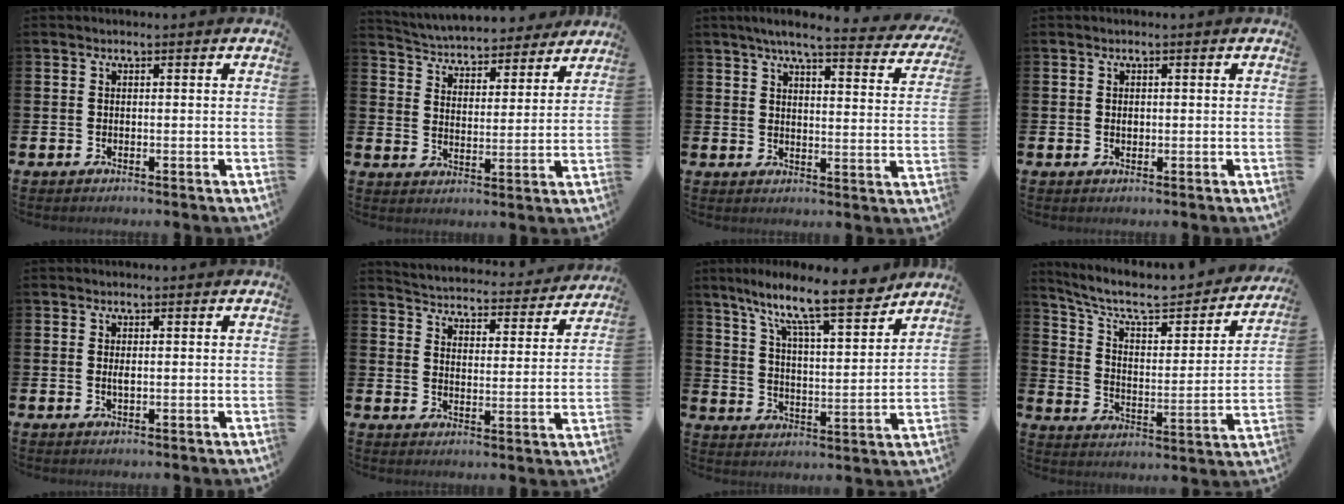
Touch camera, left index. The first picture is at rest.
{"total": 4.9, "force": [4.8, 1.1, 0.2], "torque": [-0.030, -0.045, 0.079]}
{"total": 5.5, "force": [4.8, 0.4, 2.7], "torque": [-0.061, -0.030, 0.078]}
{"total": 0.7, "force": [0.2, 0.5, 0.4], "torque": [-0.001, 0.000, 0.000]}
{"total": 0.9, "force": [0.2, 0.3, 0.9], "torque": [-0.016, 0.001, 0.003]}
{"total": 4.3, "force": [4.2, 0.5, 0.3], "torque": [-0.028, -0.043, 0.068]}
{"total": 11.3, "force": [9.6, 1.1, 5.9], "torque": [-0.131, -0.065, 0.158]}
{"total": 7.6, "force": [6.2, 2.5, 3.6], "torque": [-0.101, -0.042, 0.100]}